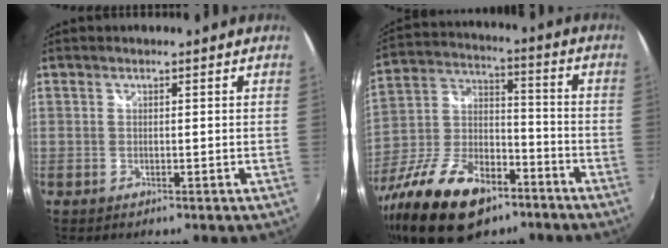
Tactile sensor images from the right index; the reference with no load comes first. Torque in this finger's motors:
{"motor_torque": [-0.05, -0.14, -0.01, -0.11]}